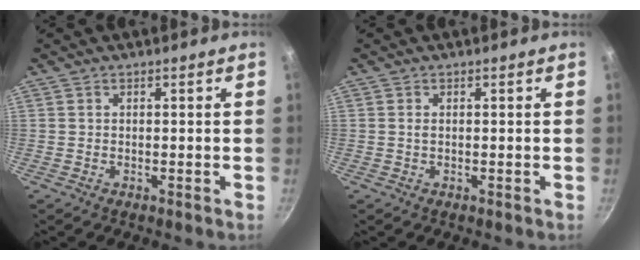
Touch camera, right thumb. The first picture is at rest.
{"total": 0.5, "force": [0.1, 0.2, 0.5], "torque": [-0.010, 0.000, 0.001]}